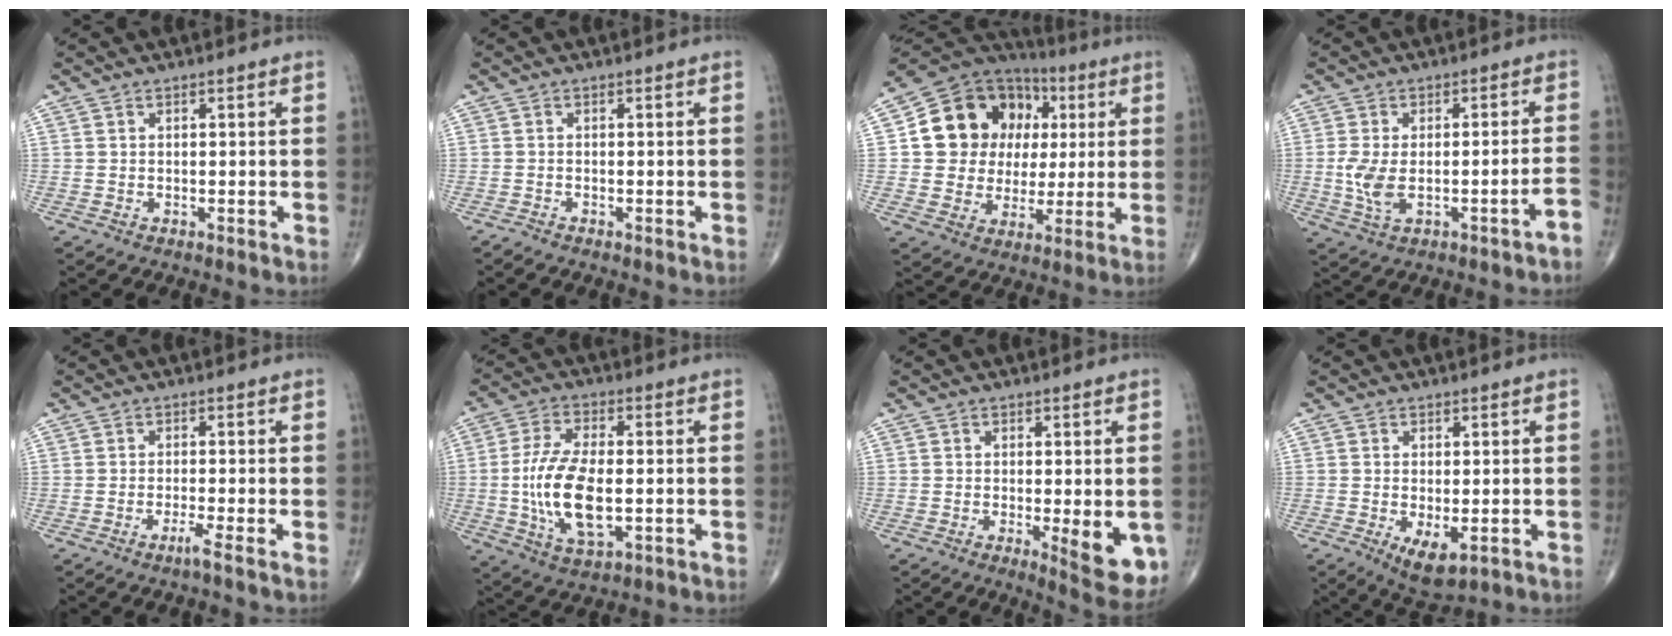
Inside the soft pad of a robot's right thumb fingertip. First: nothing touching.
{"total": 0.6, "force": [-0.6, 0.1, -0.1], "torque": [-0.005, -0.003, -0.016]}
{"total": 18.2, "force": [3.8, 15.4, 8.8], "torque": [-0.104, 0.028, 0.071]}
{"total": 8.0, "force": [-2.5, 2.6, 7.1], "torque": [-0.135, 0.032, -0.029]}
{"total": 1.7, "force": [-1.2, -0.5, 1.2], "torque": [-0.032, -0.003, -0.027]}
{"total": 13.7, "force": [-1.4, 6.4, 12.0], "torque": [-0.238, -0.001, -0.023]}
{"total": 8.1, "force": [-1.5, 2.8, 7.5], "torque": [-0.088, -0.019, -0.015]}
{"total": 5.5, "force": [-1.5, 2.6, 4.6], "torque": [-0.075, -0.015, -0.013]}